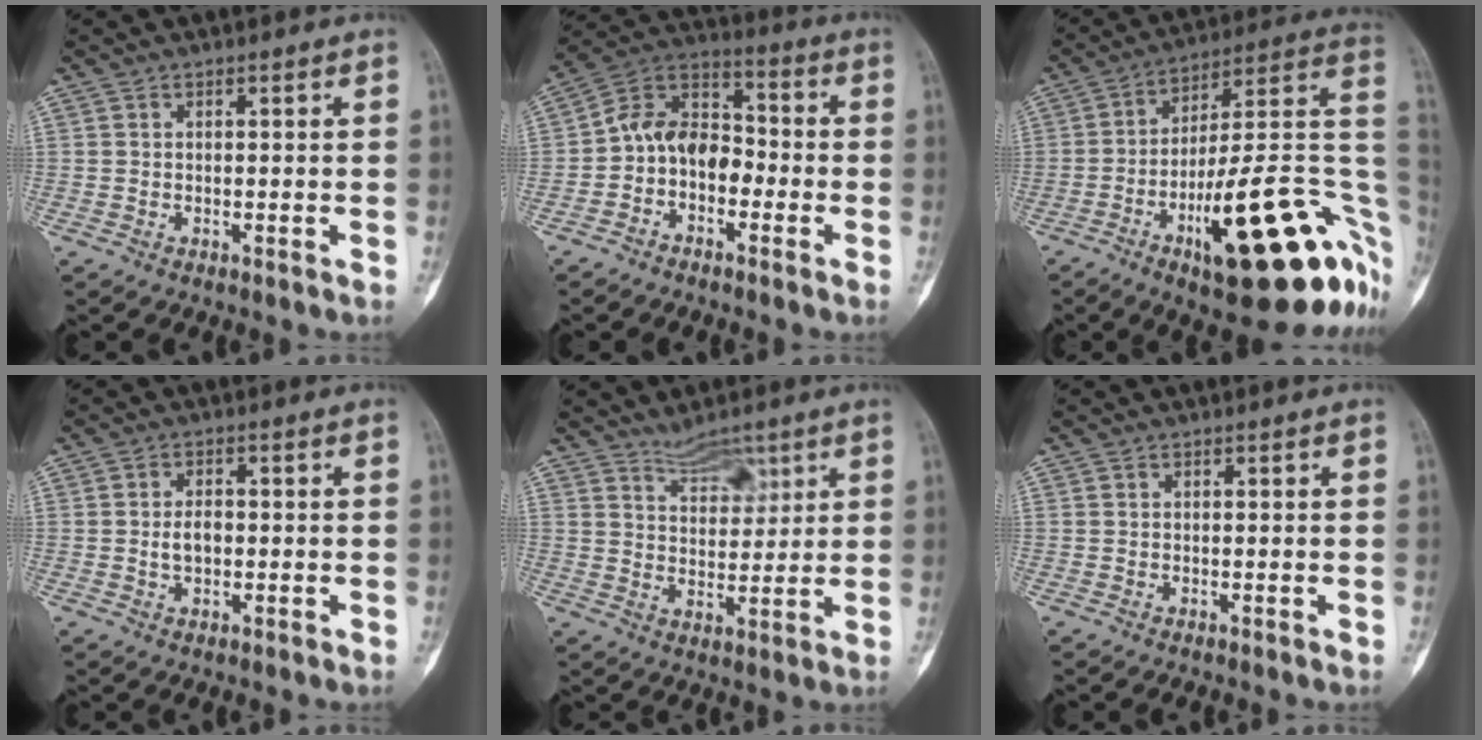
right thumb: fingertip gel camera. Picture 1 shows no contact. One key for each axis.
{"total": 10.2, "fx": -2.7, "fy": 7.4, "fz": 6.4, "tx": -0.086, "ty": 0.053, "tz": -0.062}
{"total": 30.8, "fx": -10.0, "fy": 8.9, "fz": 27.8, "tx": -0.312, "ty": 0.040, "tz": -0.139}
{"total": 3.2, "fx": -0.3, "fy": 2.1, "fz": 2.5, "tx": -0.042, "ty": 0.005, "tz": -0.007}
{"total": 5.8, "fx": 4.3, "fy": 2.5, "fz": 2.9, "tx": -0.025, "ty": -0.035, "tz": 0.078}
{"total": 0.0}